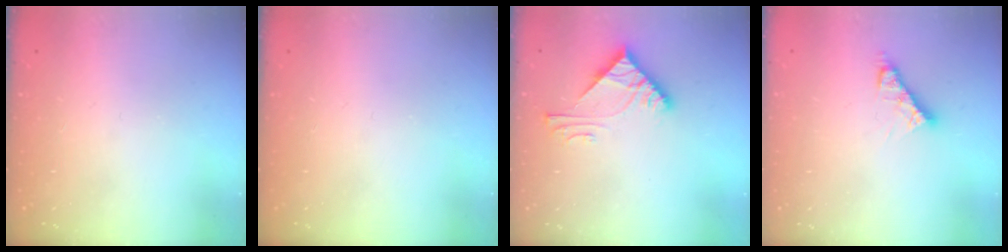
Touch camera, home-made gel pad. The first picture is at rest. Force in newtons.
{"total": 0.0}
{"total": 6.6, "press": 6.6, "slide": 0.5}
{"total": 6.6, "press": 6.6, "slide": 0.4}